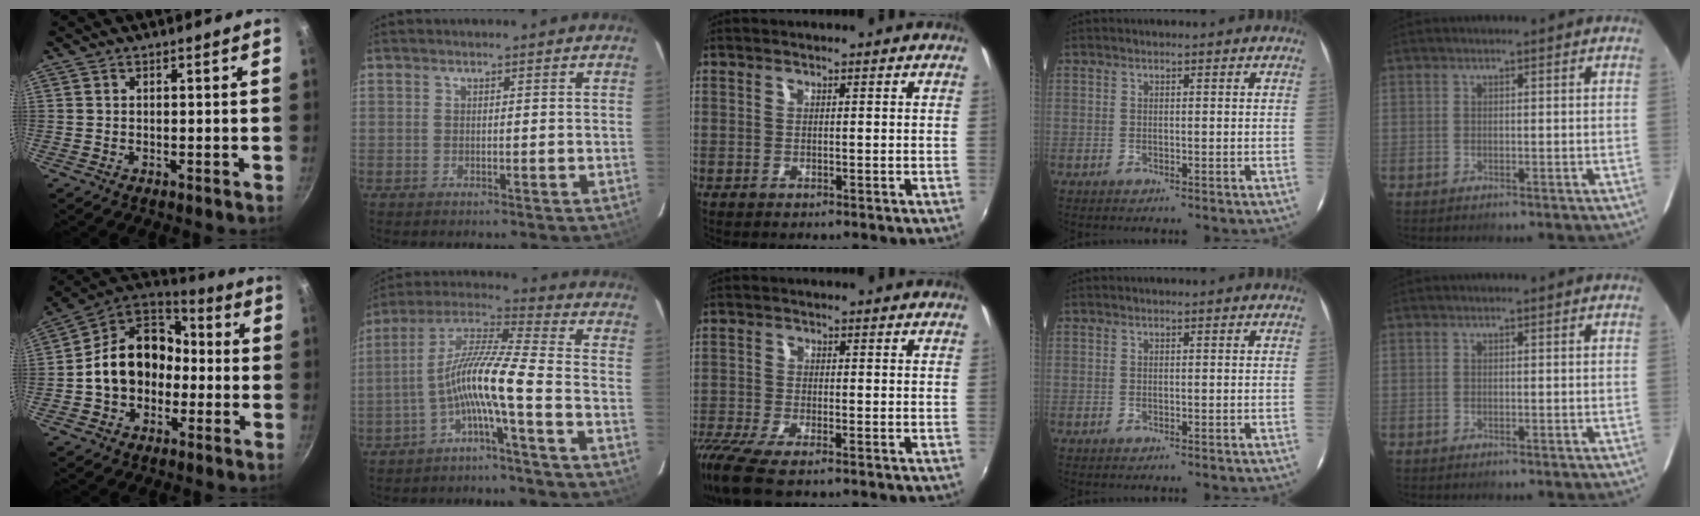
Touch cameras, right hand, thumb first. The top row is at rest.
{"thumb": {"total": 16.5, "force": [-1.9, 13.1, 9.8], "torque": [-0.135, 0.056, -0.043]}, "index": {"total": 10.4, "force": [-4.2, -0.2, 9.5], "torque": [-0.200, 0.017, -0.083]}, "middle": {"total": 11.5, "force": [-8.4, 3.2, 7.2], "torque": [-0.173, -0.051, -0.156]}}